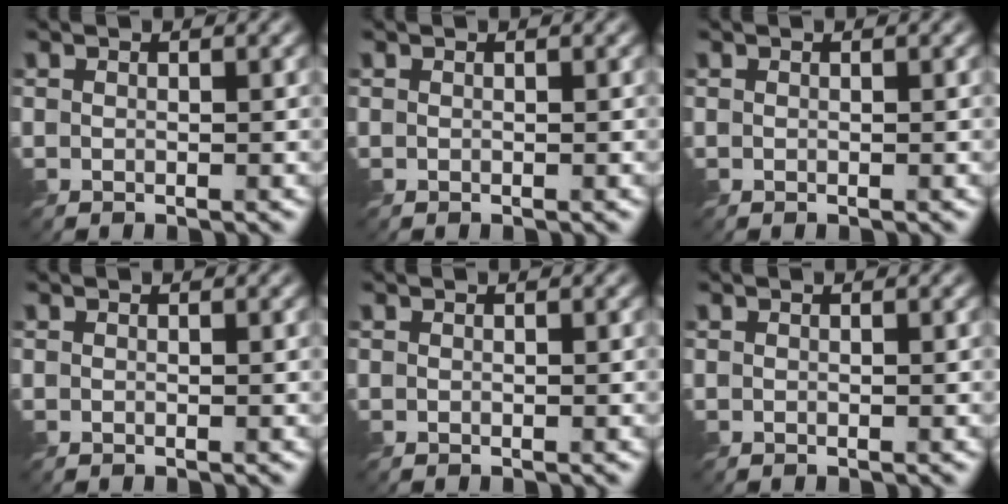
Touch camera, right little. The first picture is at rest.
{"total": 0.0}
{"total": 0.0}
{"total": 0.0}
{"total": 0.0}
{"total": 0.0}